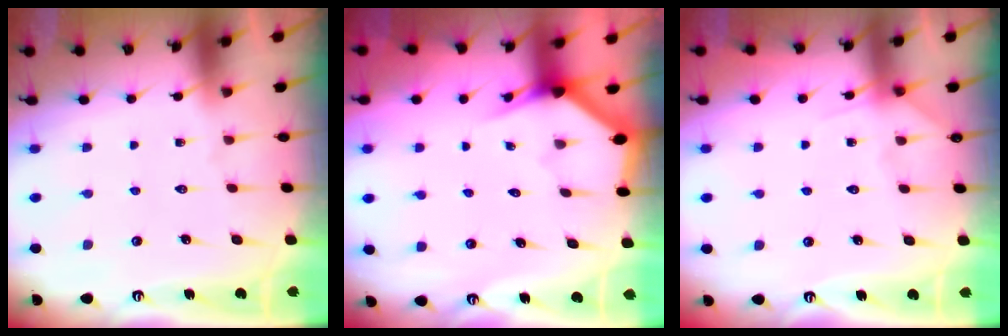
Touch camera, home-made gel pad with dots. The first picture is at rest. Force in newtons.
{"total": 2.9, "press": 2.9, "slide": 0.1}
{"total": 5.5, "press": 5.5, "slide": 0.5}